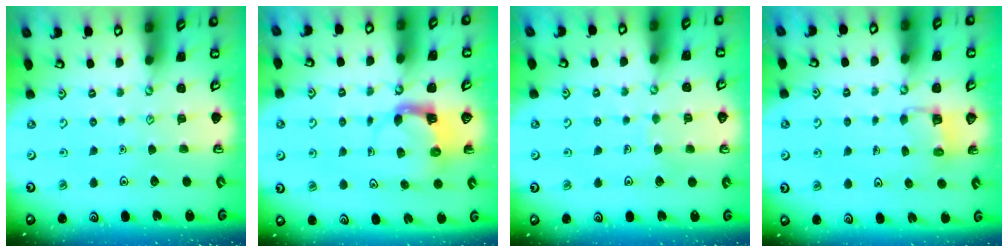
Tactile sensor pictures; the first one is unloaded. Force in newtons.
{"total": 3.8, "press": 3.7, "slide": 0.7}
{"total": 4.1, "press": 4.1, "slide": 0.3}
{"total": 3.3, "press": 3.3, "slide": 0.3}